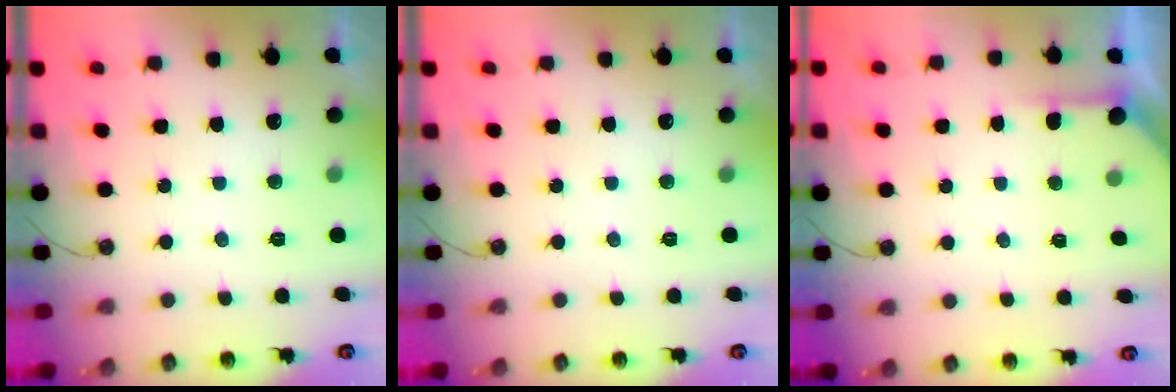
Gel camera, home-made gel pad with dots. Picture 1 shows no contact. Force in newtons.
{"total": 0.0}
{"total": 2.4, "press": 2.4, "slide": 0.3}